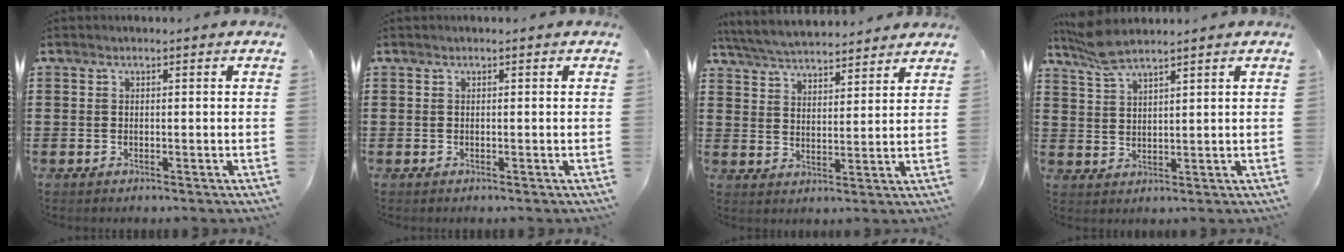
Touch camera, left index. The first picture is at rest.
{"total": 0.0}
{"total": 5.4, "force": [5.3, 0.4, 1.0], "torque": [-0.042, -0.023, 0.095]}
{"total": 5.4, "force": [4.6, 0.6, 2.8], "torque": [-0.066, -0.006, 0.084]}